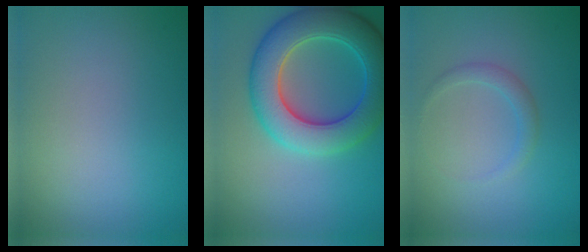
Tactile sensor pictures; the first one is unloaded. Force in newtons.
{"total": 8.4, "press": 8.4, "slide": 0.3}
{"total": 1.3, "press": 1.3, "slide": 0.1}